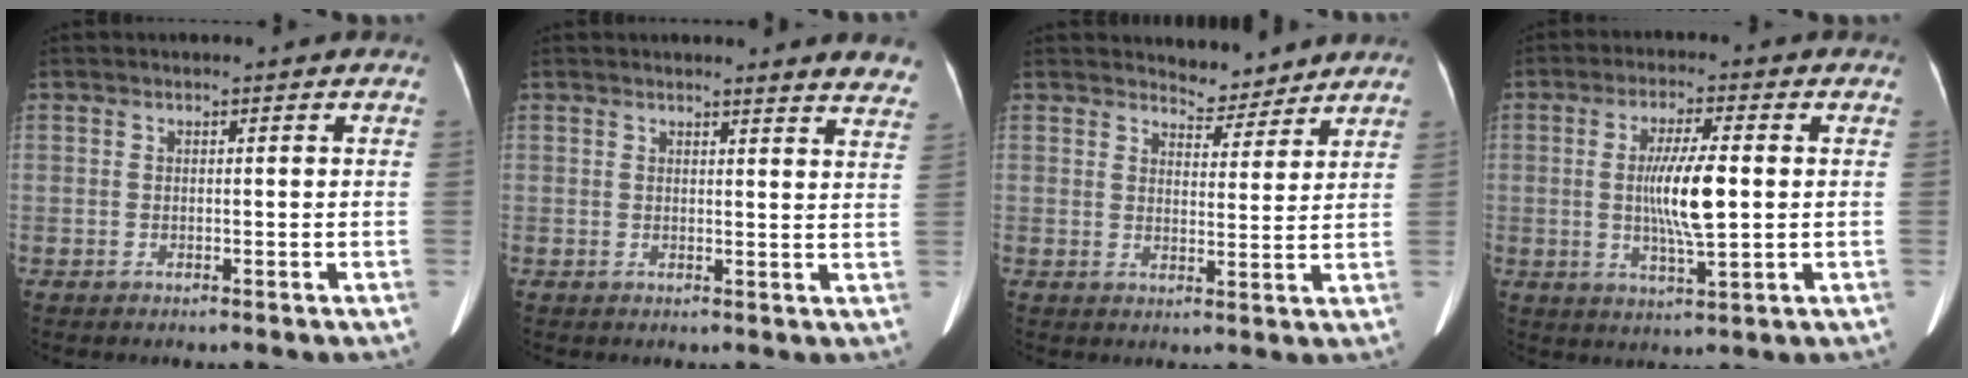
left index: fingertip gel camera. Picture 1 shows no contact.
{"total": 7.1, "force": [6.9, 0.6, 1.6], "torque": [0.002, -0.031, 0.047]}
{"total": 4.5, "force": [4.3, 1.2, -0.1], "torque": [-0.001, -0.003, 0.060]}
{"total": 8.3, "force": [0.2, 0.9, 8.3], "torque": [-0.157, -0.005, 0.002]}